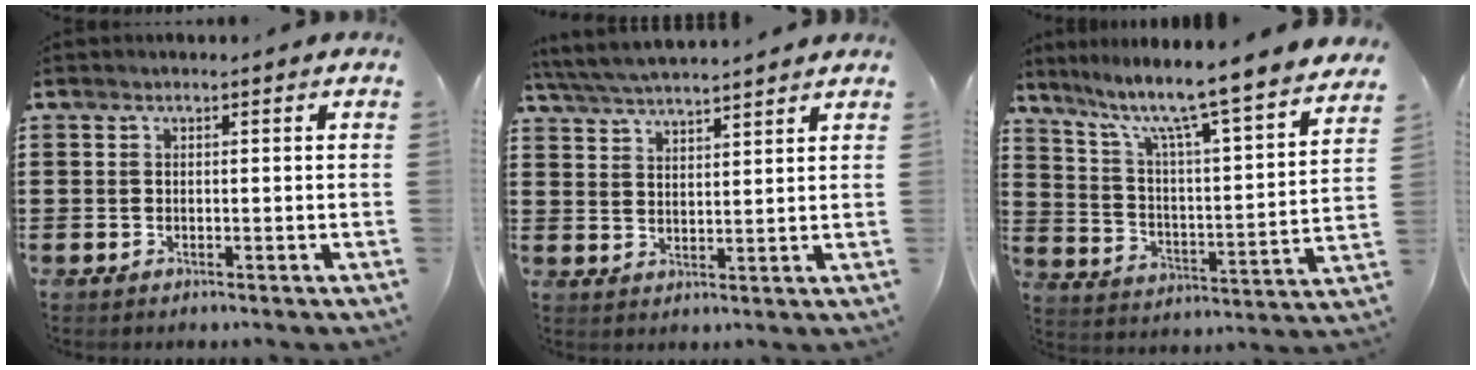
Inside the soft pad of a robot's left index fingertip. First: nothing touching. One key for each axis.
{"total": 4.7, "fx": 4.5, "fy": -0.2, "fz": 1.2, "tx": -0.039, "ty": -0.020, "tz": 0.080}
{"total": 8.3, "fx": 6.9, "fy": -0.7, "fz": 4.6, "tx": -0.111, "ty": -0.069, "tz": 0.102}